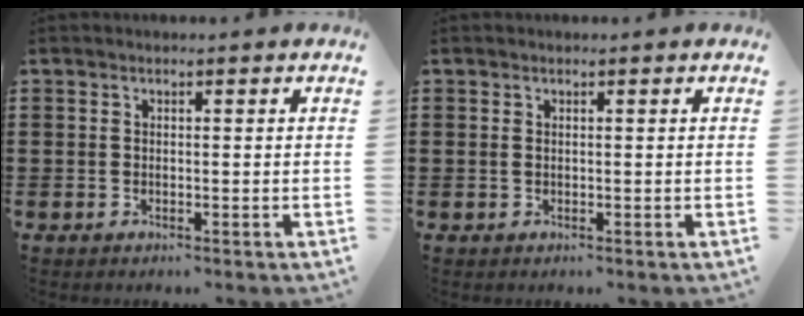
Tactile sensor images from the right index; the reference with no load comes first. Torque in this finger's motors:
{"motor_torque": [-0.15, -0.07, -0.02, 0.00]}